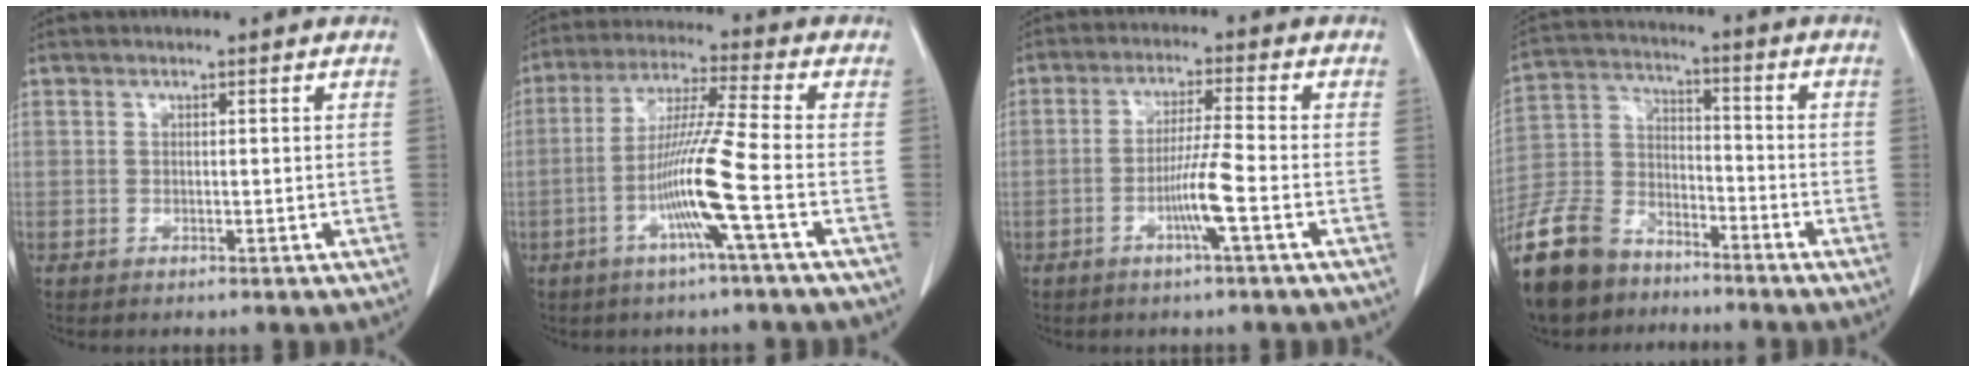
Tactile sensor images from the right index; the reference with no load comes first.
{"total": 10.6, "force": [-3.5, -1.7, 9.8], "torque": [-0.192, -0.007, -0.071]}
{"total": 5.9, "force": [-2.2, -0.8, 5.4], "torque": [-0.105, -0.006, -0.043]}
{"total": 16.0, "force": [-12.5, 7.9, 6.1], "torque": [-0.150, 0.000, -0.232]}